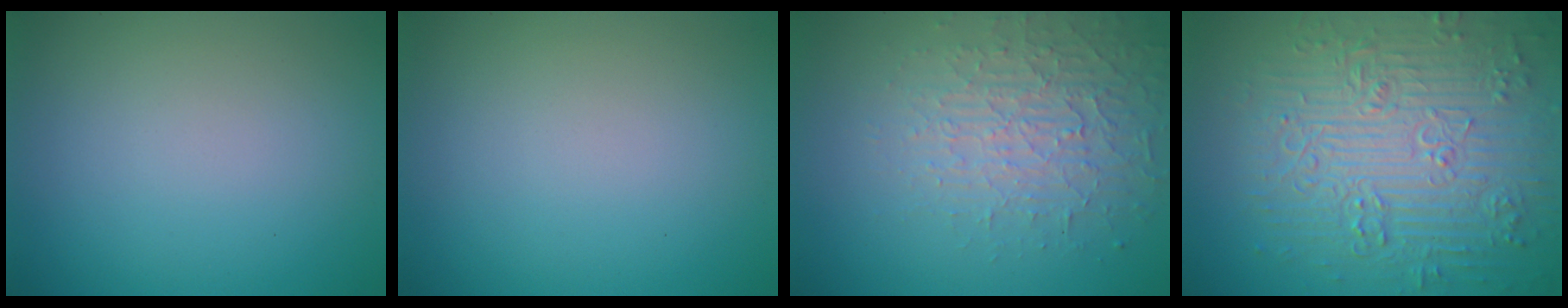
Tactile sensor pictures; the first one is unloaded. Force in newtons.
{"total": 0.0}
{"total": 3.7, "press": 3.4, "slide": 1.3}
{"total": 9.5, "press": 6.9, "slide": 6.4}